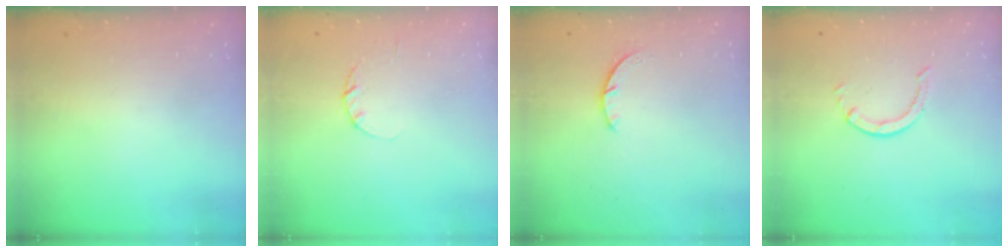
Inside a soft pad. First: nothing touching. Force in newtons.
{"total": 2.2, "press": 2.2, "slide": 0.4}
{"total": 2.4, "press": 2.4, "slide": 0.3}
{"total": 0.6, "press": 0.6, "slide": 0.1}